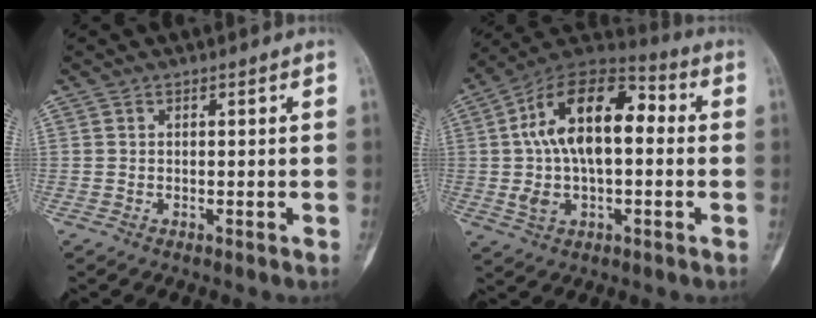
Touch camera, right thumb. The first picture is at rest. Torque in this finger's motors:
{"motor_torque": [-0.32, 2.79, 2.05, 0.04, 0.47]}